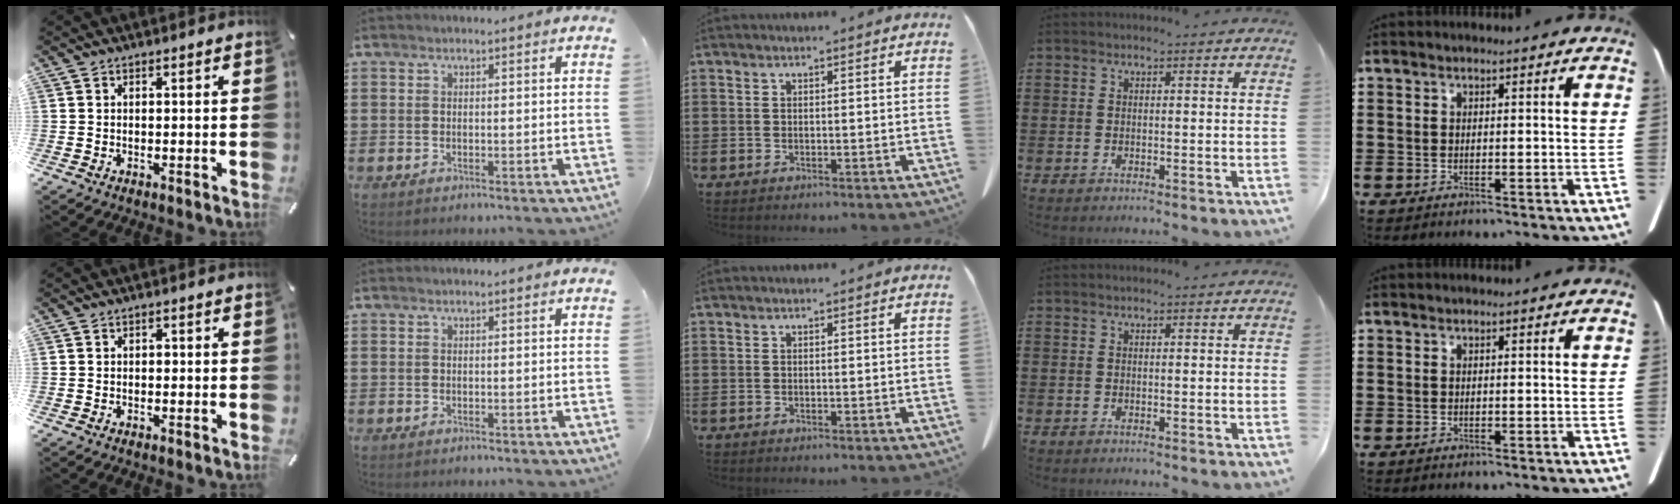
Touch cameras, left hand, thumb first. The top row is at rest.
{"thumb": {"total": 0.6, "force": [-0.1, 0.6, 0.3], "torque": [-0.006, 0.003, -0.004]}}